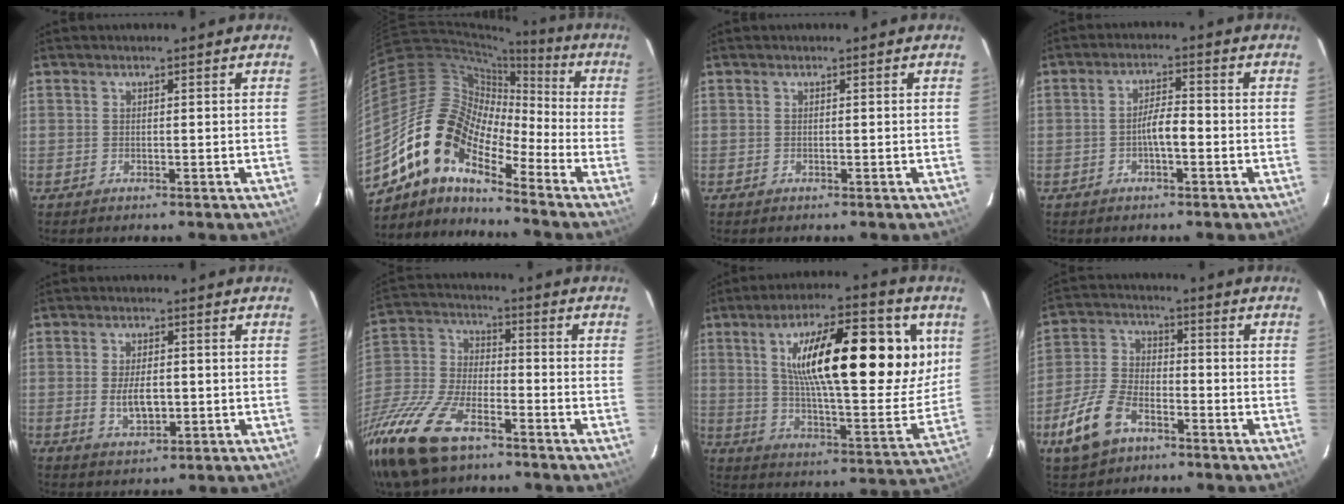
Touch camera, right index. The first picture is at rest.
{"total": 15.3, "force": [-10.4, 6.3, 9.3], "torque": [-0.153, 0.006, -0.215]}
{"total": 0.0}
{"total": 3.8, "force": [-1.4, 0.9, 3.4], "torque": [-0.066, 0.009, -0.024]}
{"total": 5.6, "force": [-0.6, 2.9, 4.7], "torque": [-0.092, -0.007, -0.005]}
{"total": 22.0, "force": [-14.1, 9.8, 13.7], "torque": [-0.320, -0.027, -0.273]}
{"total": 27.1, "force": [8.9, 9.0, 23.9], "torque": [-0.379, 0.015, 0.141]}
{"total": 11.2, "force": [-6.3, 6.1, 7.0], "torque": [-0.166, 0.002, -0.121]}